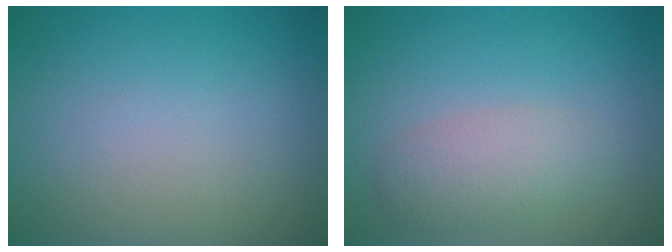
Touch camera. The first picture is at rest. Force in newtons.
{"total": 2.9, "press": 2.9, "slide": 0.1}